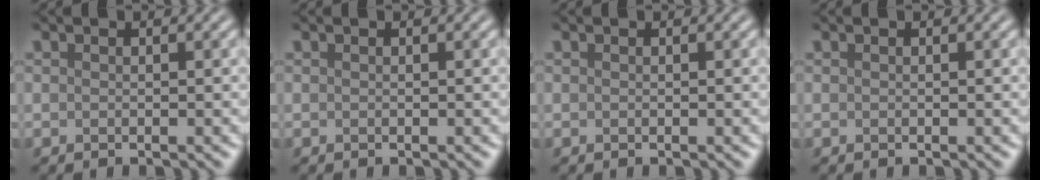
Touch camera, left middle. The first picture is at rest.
{"total": 0.0}
{"total": 0.0}
{"total": 0.0}